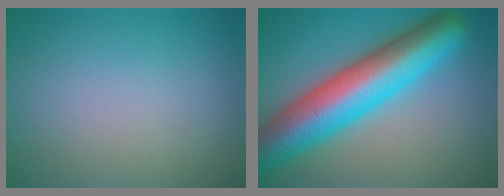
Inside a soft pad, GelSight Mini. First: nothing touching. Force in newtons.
{"total": 11.8, "press": 11.8, "slide": 0.3}